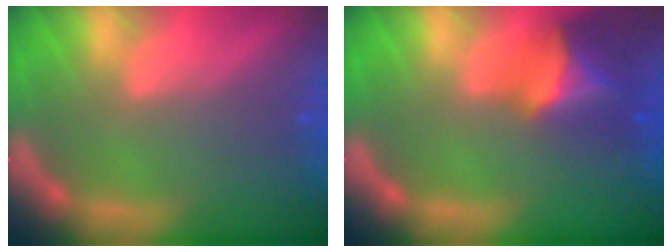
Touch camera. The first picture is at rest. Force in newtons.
{"total": 6.0}